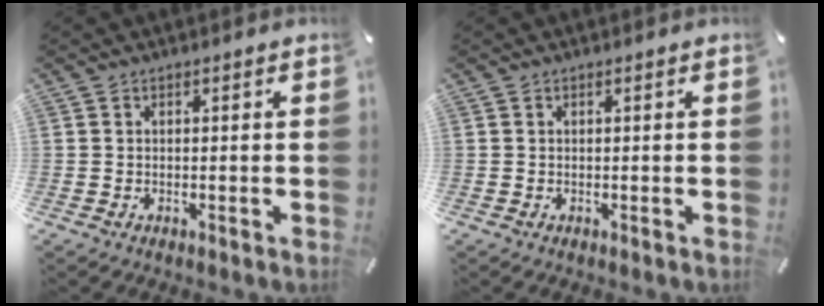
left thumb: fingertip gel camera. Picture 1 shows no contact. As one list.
[{"total": 0.0}]